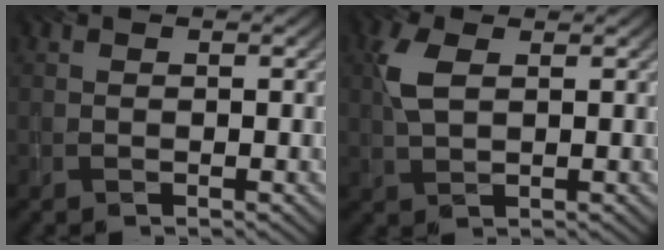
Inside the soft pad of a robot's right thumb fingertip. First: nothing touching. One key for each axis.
{"total": 4.6, "fx": 1.4, "fy": 2.3, "fz": 3.8, "tx": -0.100, "ty": 0.008, "tz": 0.024}